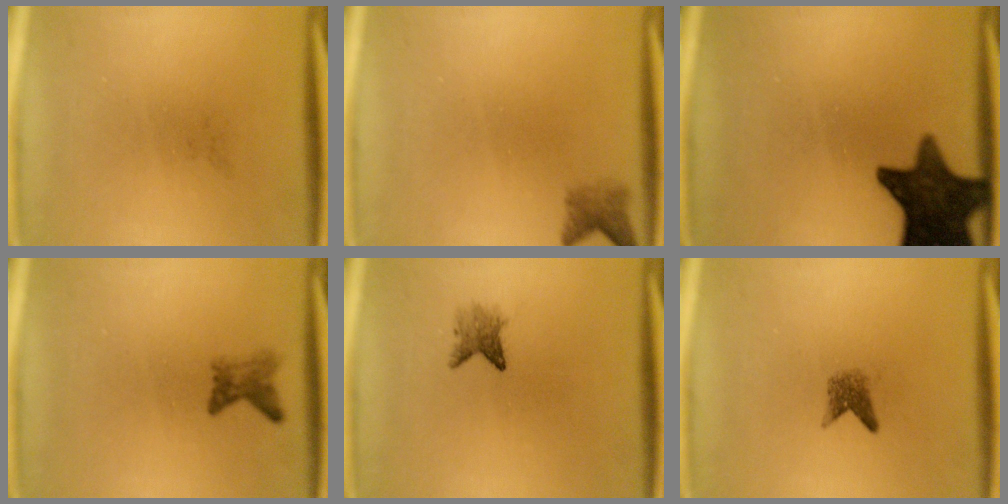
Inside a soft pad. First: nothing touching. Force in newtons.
{"total": 2.0}
{"total": 13.9}
{"total": 1.9}
{"total": 2.2}
{"total": 1.9}